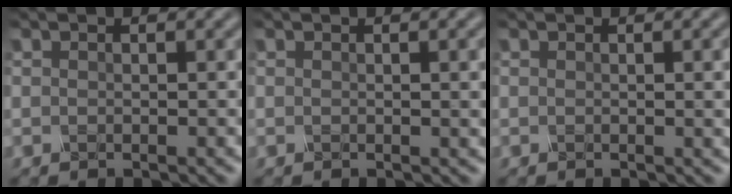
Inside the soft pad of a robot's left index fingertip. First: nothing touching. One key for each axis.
{"total": 2.6, "fx": 0.2, "fy": 0.8, "fz": 2.5, "tx": -0.021, "ty": 0.004, "tz": -0.002}
{"total": 2.6, "fx": 0.2, "fy": 0.8, "fz": 2.5, "tx": -0.021, "ty": 0.003, "tz": -0.002}